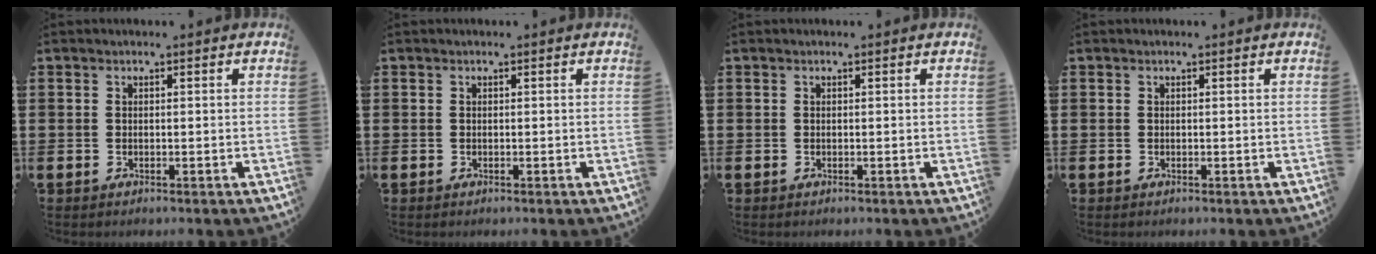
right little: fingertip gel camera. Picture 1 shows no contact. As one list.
[{"total": 0.0}, {"total": 0.0}, {"total": 0.0}]